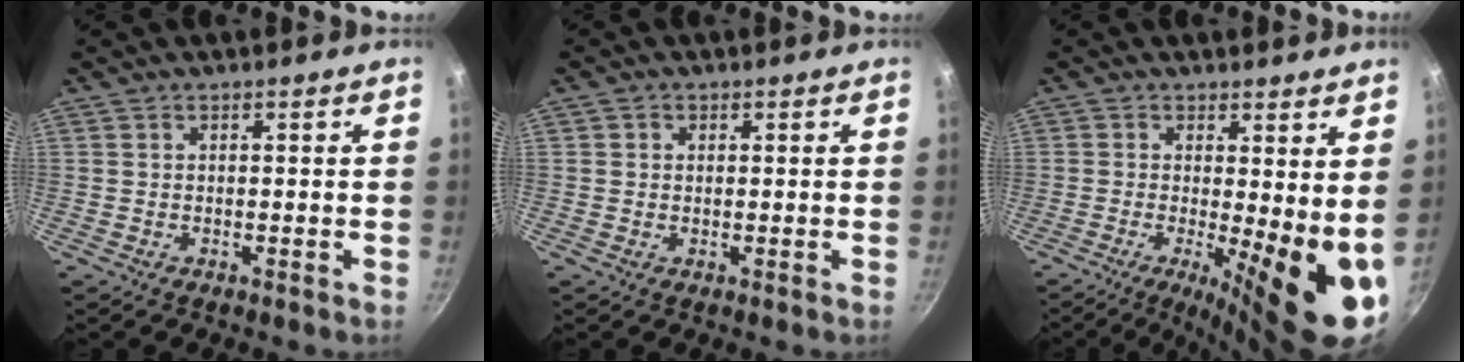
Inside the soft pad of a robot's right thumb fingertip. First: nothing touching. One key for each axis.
{"total": 1.2, "fx": 0.3, "fy": 1.2, "fz": 0.3, "tx": -0.002, "ty": -0.001, "tz": 0.002}
{"total": 13.2, "fx": -0.8, "fy": 4.0, "fz": 12.6, "tx": -0.146, "ty": -0.025, "tz": -0.008}